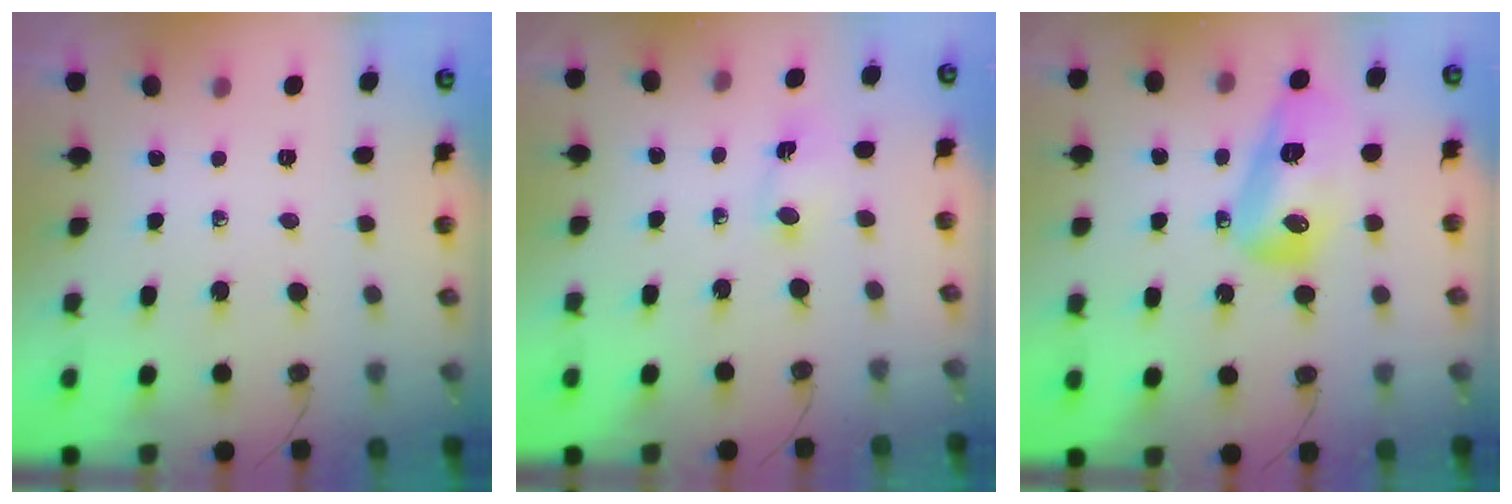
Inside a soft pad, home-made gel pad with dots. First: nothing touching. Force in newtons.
{"total": 1.6, "press": 1.3, "slide": 0.9}
{"total": 12.4, "press": 12.3, "slide": 1.2}